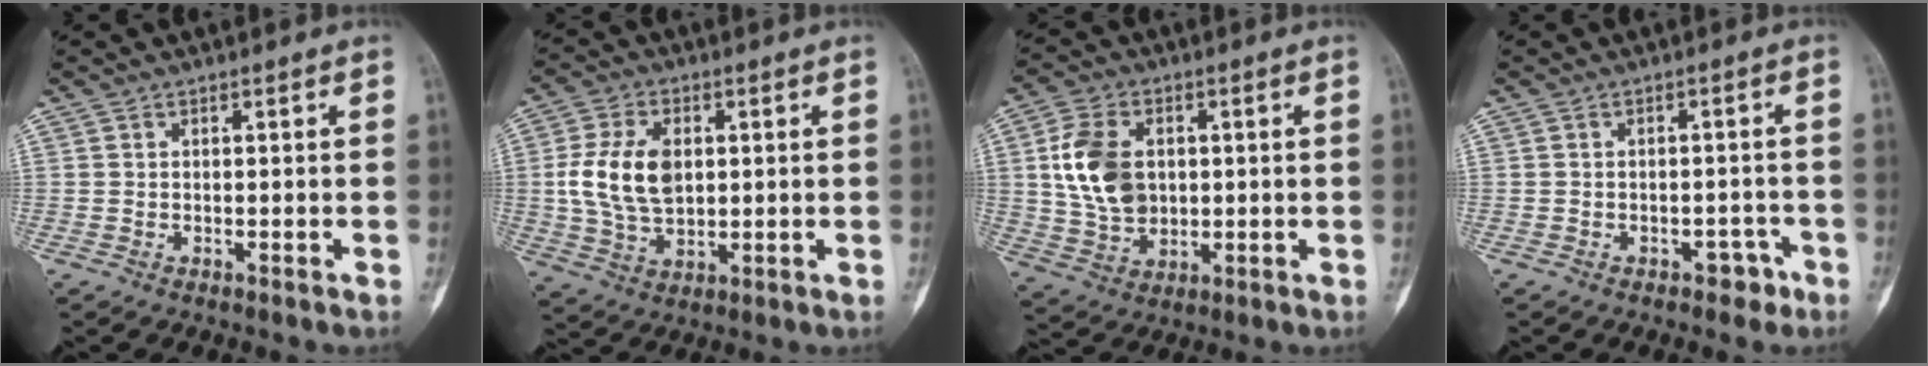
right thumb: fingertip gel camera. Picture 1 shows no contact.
{"total": 11.5, "force": [1.3, 7.3, 8.8], "torque": [-0.168, -0.003, 0.031]}
{"total": 11.7, "force": [1.6, 8.2, 8.2], "torque": [-0.147, -0.001, 0.037]}
{"total": 3.2, "force": [-2.0, 2.0, 1.5], "torque": [-0.006, 0.021, -0.021]}